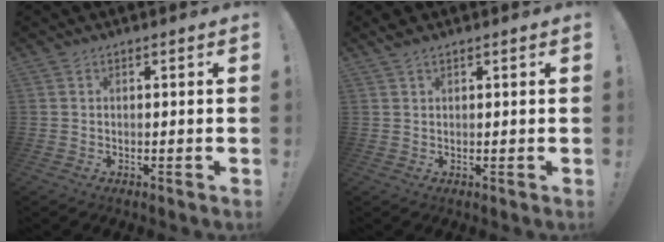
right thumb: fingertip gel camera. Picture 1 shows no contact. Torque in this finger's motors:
{"motor_torque": [-0.40, 0.24, 0.11, -0.07, 0.12]}